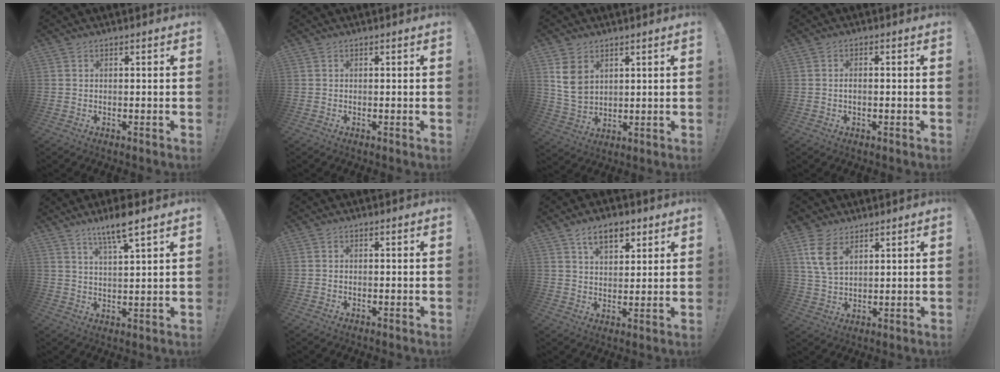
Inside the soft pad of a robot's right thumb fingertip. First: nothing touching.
{"total": 0.0}
{"total": 8.6, "force": [4.0, 6.3, 4.3], "torque": [-0.073, -0.015, 0.080]}
{"total": 1.6, "force": [-0.5, 0.5, 1.4], "torque": [-0.025, 0.004, -0.009]}
{"total": 8.0, "force": [5.7, 0.8, 5.6], "torque": [-0.101, -0.025, 0.096]}
{"total": 0.0}
{"total": 8.5, "force": [4.8, 4.8, 5.1], "torque": [-0.080, -0.009, 0.088]}
{"total": 9.9, "force": [5.1, 6.0, 6.0], "torque": [-0.109, -0.015, 0.099]}